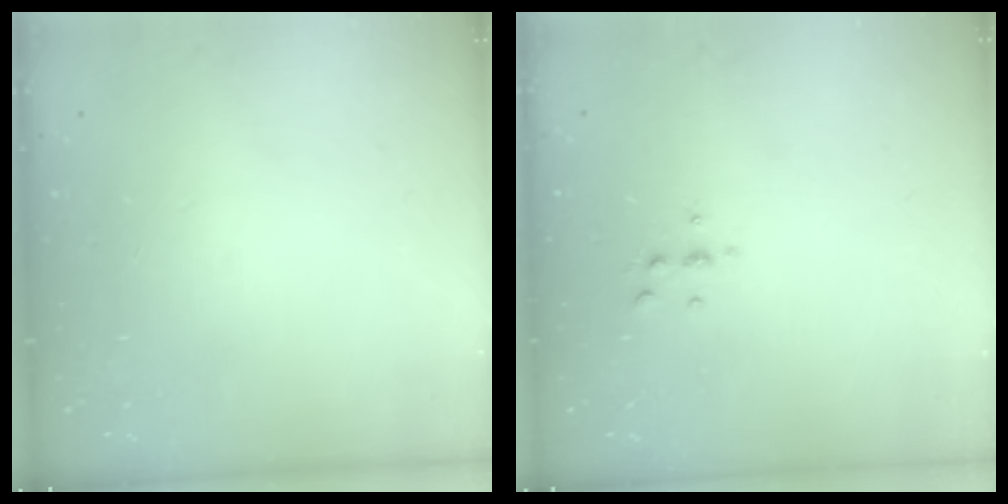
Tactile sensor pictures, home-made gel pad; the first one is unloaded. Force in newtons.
{"total": 3.6, "press": 3.5, "slide": 0.5}